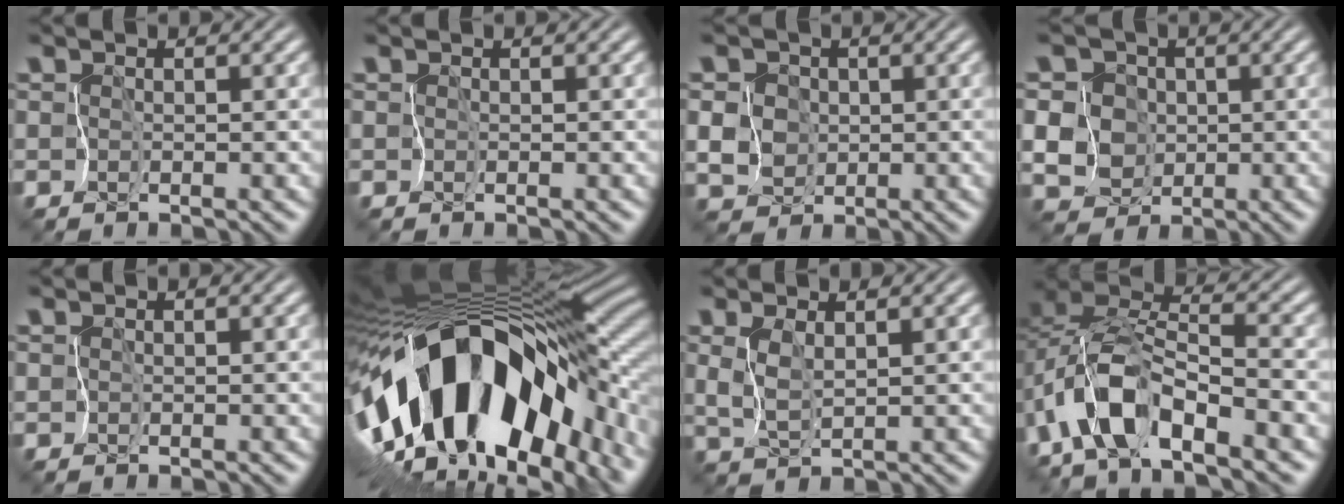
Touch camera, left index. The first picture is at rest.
{"total": 0.0}
{"total": 5.9, "force": [0.4, 5.5, 2.1], "torque": [-0.067, 0.024, -0.002]}
{"total": 9.9, "force": [0.2, 9.2, 3.6], "torque": [-0.106, 0.023, -0.004]}
{"total": 0.0}
{"total": 15.8, "force": [-4.0, 8.0, 13.0], "torque": [-0.235, 0.016, -0.063]}
{"total": 1.3, "force": [0.8, -0.2, 1.0], "torque": [-0.049, -0.006, 0.035]}
{"total": 8.4, "force": [-5.6, 2.8, 5.7], "torque": [-0.125, 0.004, -0.100]}